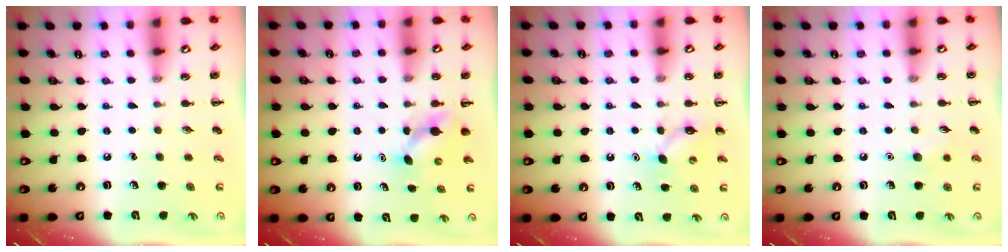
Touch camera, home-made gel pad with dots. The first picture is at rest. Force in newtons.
{"total": 4.1, "press": 4.0, "slide": 1.0}
{"total": 5.9, "press": 5.8, "slide": 1.1}
{"total": 6.4, "press": 6.2, "slide": 1.6}